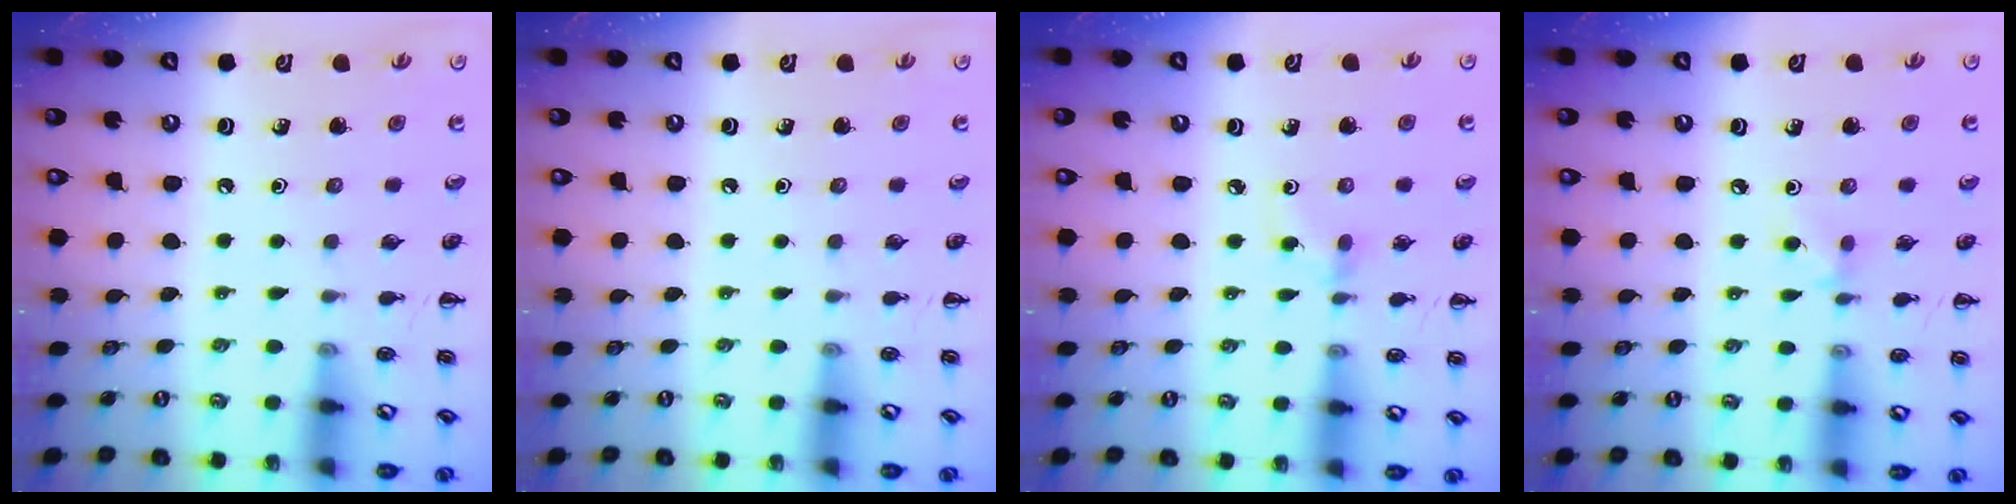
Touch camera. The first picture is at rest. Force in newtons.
{"total": 0.0}
{"total": 3.0, "press": 2.8, "slide": 1.2}
{"total": 4.0, "press": 3.8, "slide": 1.5}